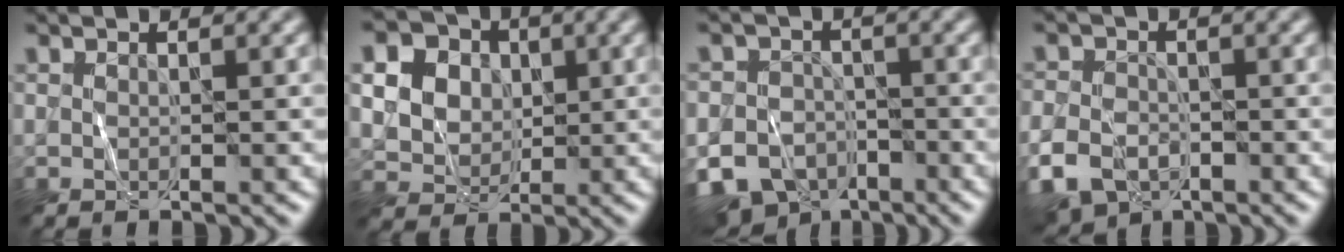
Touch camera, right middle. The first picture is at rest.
{"total": 13.5, "force": [4.6, 11.3, 5.8], "torque": [-0.140, 0.028, 0.075]}
{"total": 10.7, "force": [-6.4, 8.0, 3.3], "torque": [-0.049, -0.042, -0.123]}
{"total": 6.4, "force": [-3.6, 4.1, 3.4], "torque": [-0.067, -0.018, -0.069]}